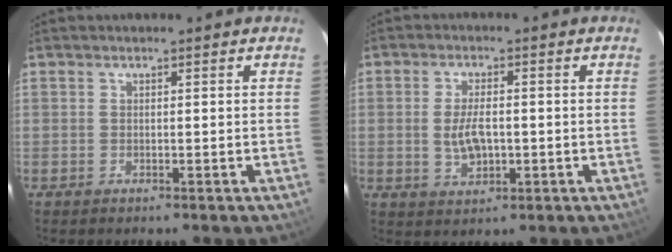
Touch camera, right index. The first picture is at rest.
{"total": 5.8, "force": [-0.5, 2.9, 5.0], "torque": [-0.098, -0.002, -0.004]}